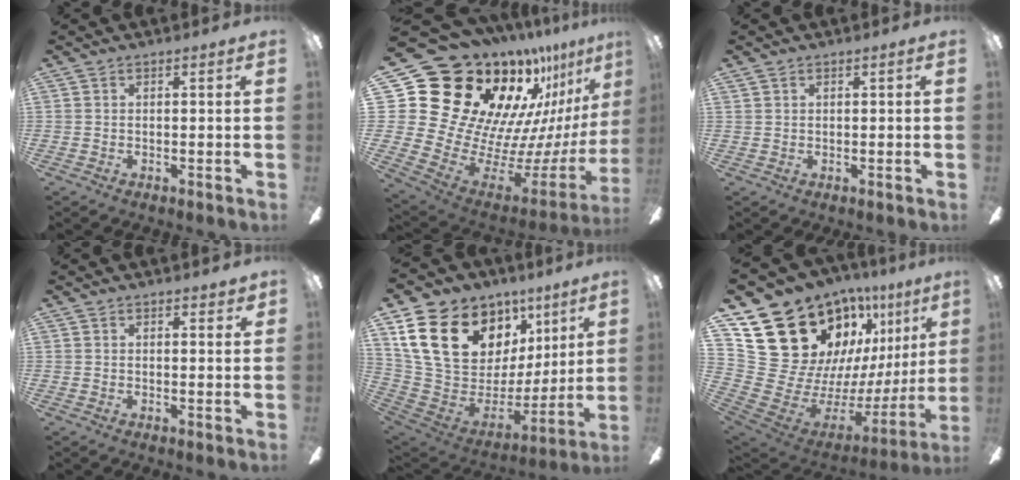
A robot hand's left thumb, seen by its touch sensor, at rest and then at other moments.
{"total": 28.4, "force": [17.3, 17.1, 14.6], "torque": [-0.254, -0.180, 0.370]}
{"total": 0.7, "force": [0.5, 0.4, 0.0], "torque": [-0.001, 0.002, 0.009]}
{"total": 1.6, "force": [1.3, 0.4, 0.8], "torque": [-0.002, -0.005, 0.020]}
{"total": 22.3, "force": [11.5, 14.5, 12.3], "torque": [-0.224, -0.052, 0.227]}
{"total": 23.9, "force": [15.3, 15.6, 9.8], "torque": [-0.141, -0.148, 0.340]}